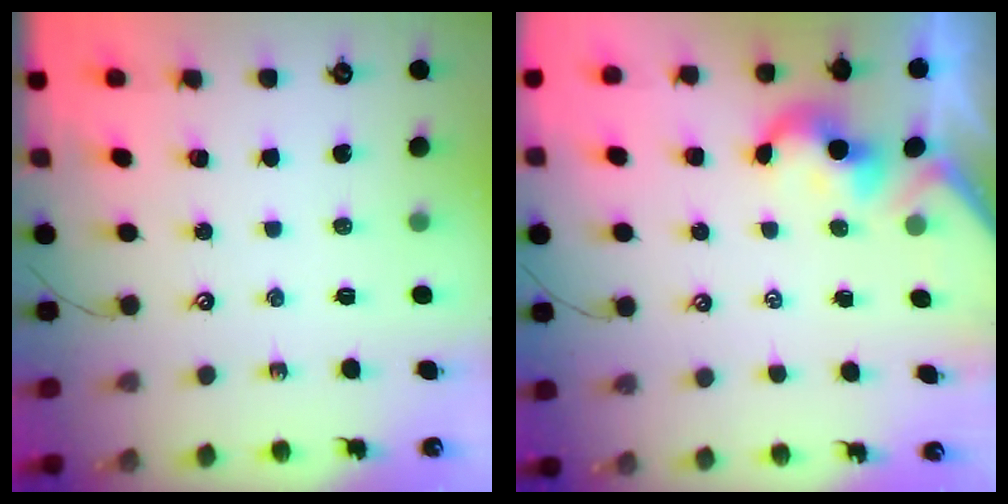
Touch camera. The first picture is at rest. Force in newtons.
{"total": 1.0, "press": 0.9, "slide": 0.5}